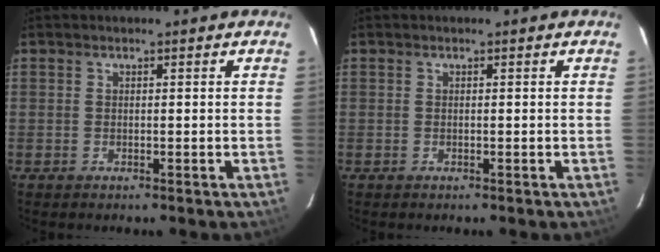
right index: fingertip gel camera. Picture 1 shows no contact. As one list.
[{"total": 0.0}]